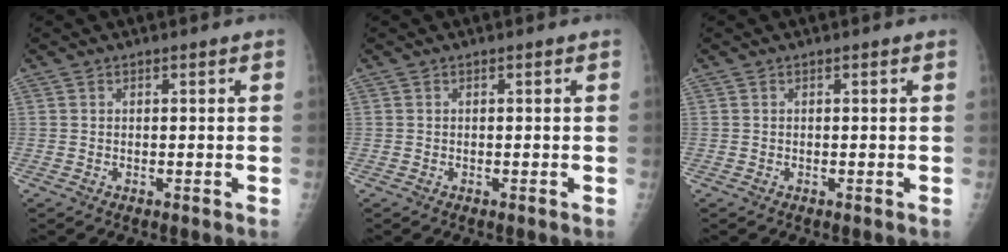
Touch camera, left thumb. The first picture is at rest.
{"total": 0.0}
{"total": 0.0}